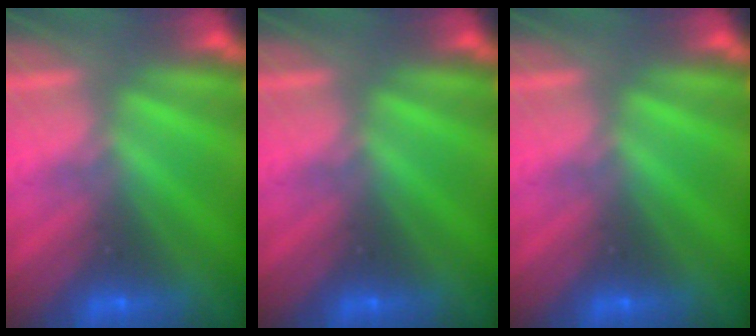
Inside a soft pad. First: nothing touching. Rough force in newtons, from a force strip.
{"total": 0.0}
{"total": 0.0}